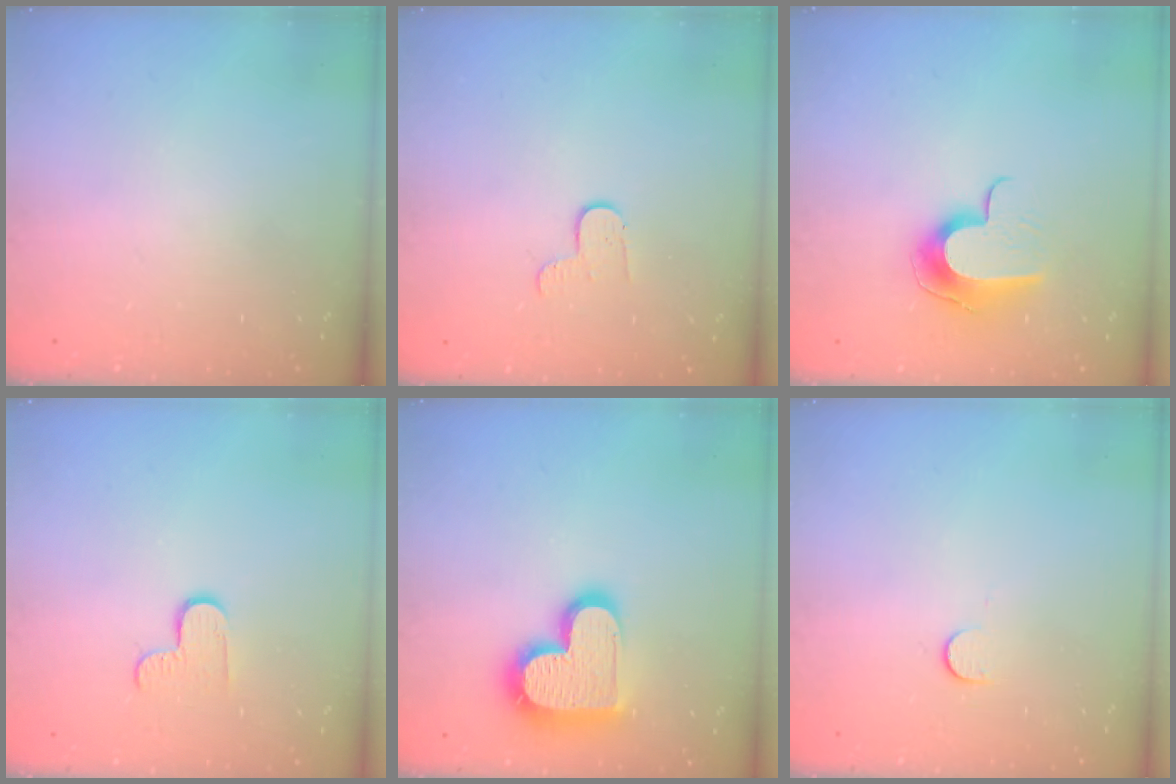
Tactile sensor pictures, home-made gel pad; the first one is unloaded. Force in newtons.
{"total": 4.4, "press": 4.4, "slide": 0.4}
{"total": 9.9, "press": 9.9, "slide": 0.3}
{"total": 4.5, "press": 4.5, "slide": 0.4}
{"total": 17.7, "press": 17.6, "slide": 1.3}
{"total": 6.1, "press": 6.1, "slide": 0.6}